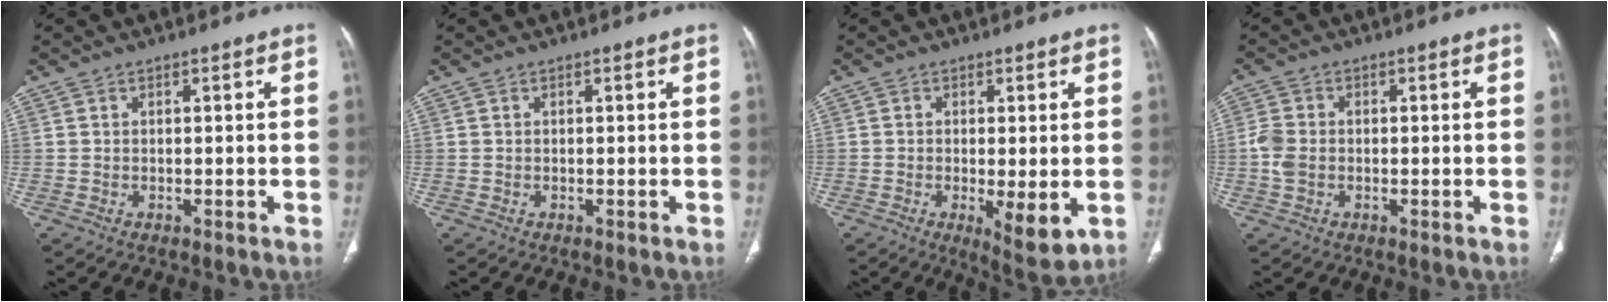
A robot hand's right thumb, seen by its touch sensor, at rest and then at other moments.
{"total": 0.0}
{"total": 7.3, "force": [-1.6, 2.3, 6.7], "torque": [-0.103, -0.022, -0.021]}
{"total": 3.9, "force": [-0.4, 2.8, 2.6], "torque": [-0.069, 0.007, -0.010]}